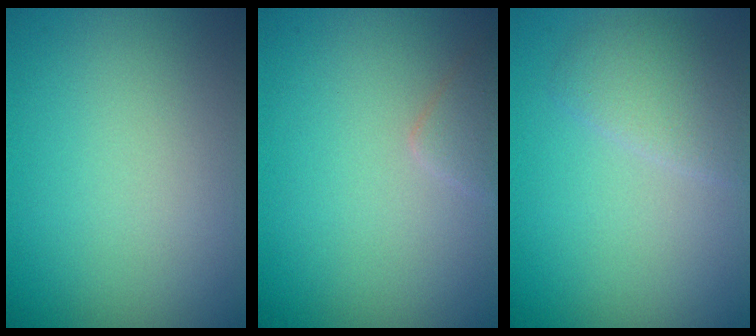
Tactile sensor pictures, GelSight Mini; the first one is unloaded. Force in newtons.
{"total": 1.3, "press": 1.3, "slide": 0.1}
{"total": 2.4, "press": 2.4, "slide": 0.1}